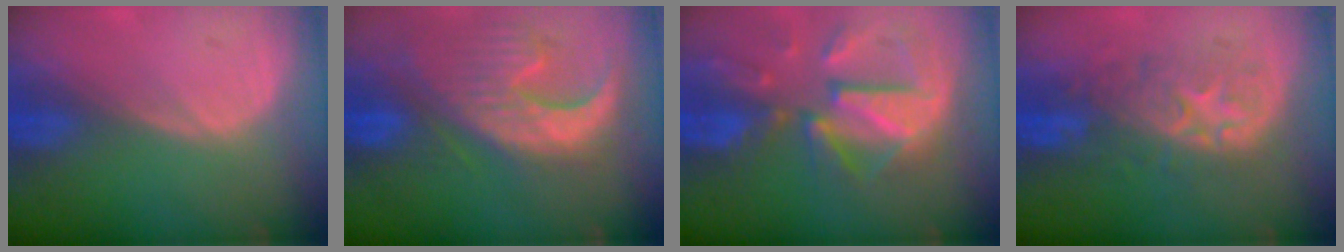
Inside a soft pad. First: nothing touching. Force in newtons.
{"total": 13.3, "press": 11.4, "slide": 6.9}
{"total": 12.1, "press": 10.5, "slide": 5.9}
{"total": 8.7, "press": 8.6, "slide": 1.7}